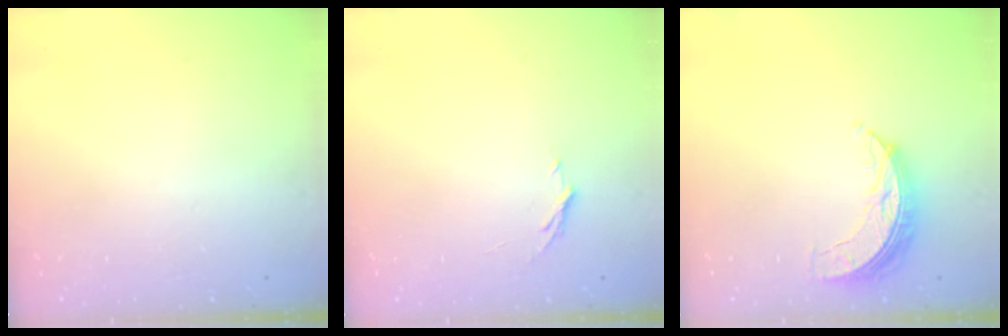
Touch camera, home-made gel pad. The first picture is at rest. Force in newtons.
{"total": 3.2, "press": 3.2, "slide": 0.3}
{"total": 7.2, "press": 7.2, "slide": 0.3}